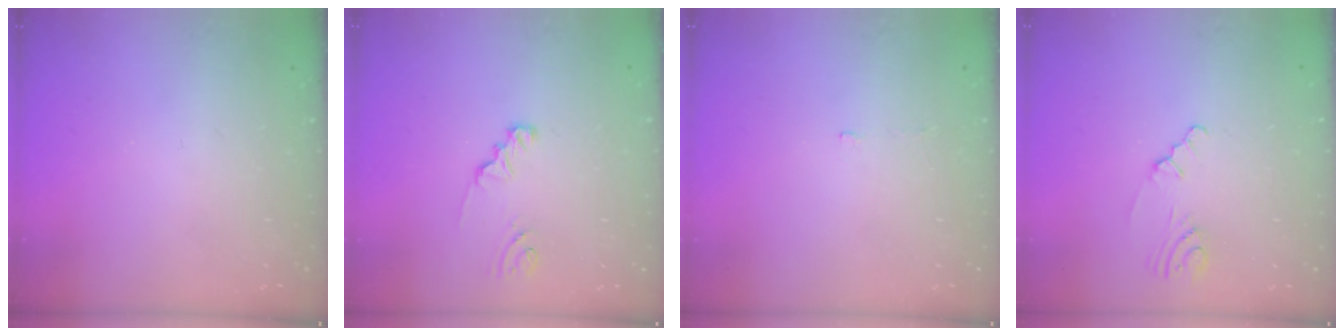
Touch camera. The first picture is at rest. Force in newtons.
{"total": 2.2, "press": 2.2, "slide": 0.2}
{"total": 1.6, "press": 1.5, "slide": 0.3}
{"total": 2.0, "press": 2.0, "slide": 0.4}